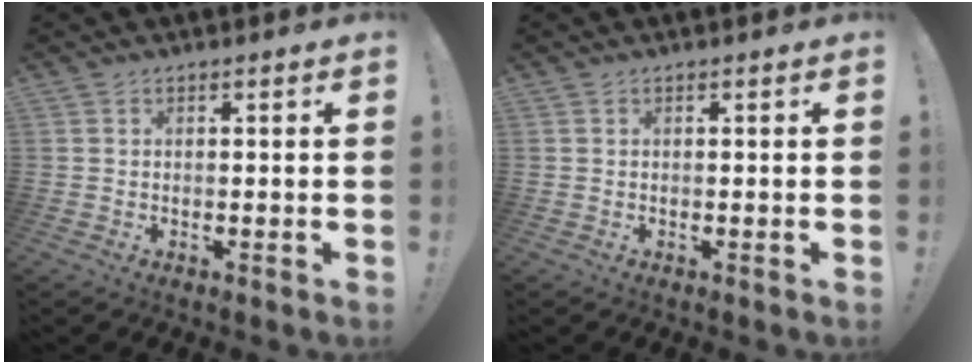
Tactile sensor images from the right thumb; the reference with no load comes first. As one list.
[{"total": 0.0}]